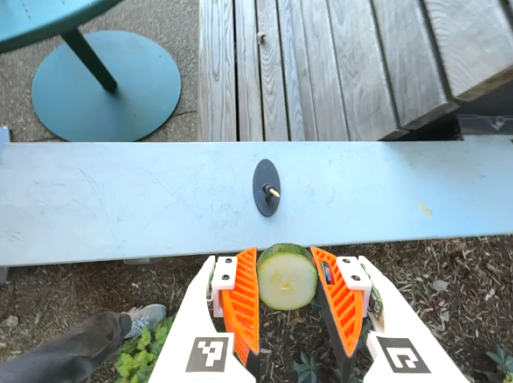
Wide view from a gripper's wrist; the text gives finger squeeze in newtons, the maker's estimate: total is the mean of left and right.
{"total": 10.5, "left": 10.6, "right": 10.5}